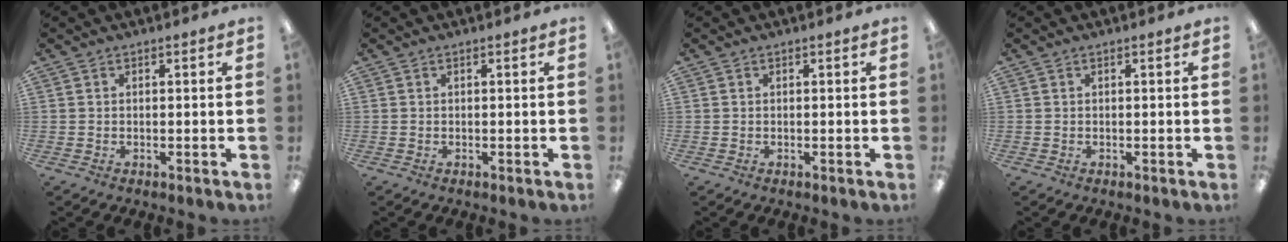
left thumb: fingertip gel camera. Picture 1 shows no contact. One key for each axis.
{"total": 0.0}
{"total": 0.0}
{"total": 0.0}